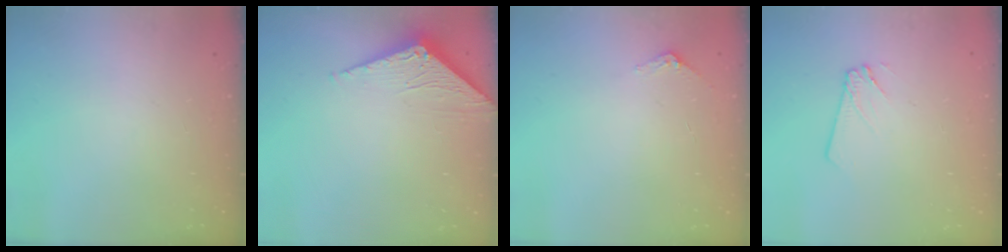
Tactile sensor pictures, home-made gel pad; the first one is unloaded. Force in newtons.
{"total": 3.1, "press": 3.1, "slide": 0.2}
{"total": 2.9, "press": 2.9, "slide": 0.2}
{"total": 2.4, "press": 2.4, "slide": 0.2}